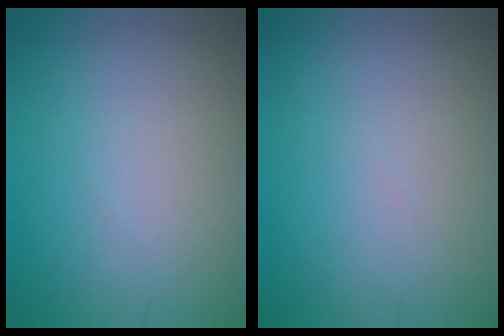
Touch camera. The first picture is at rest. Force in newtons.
{"total": 0.0}